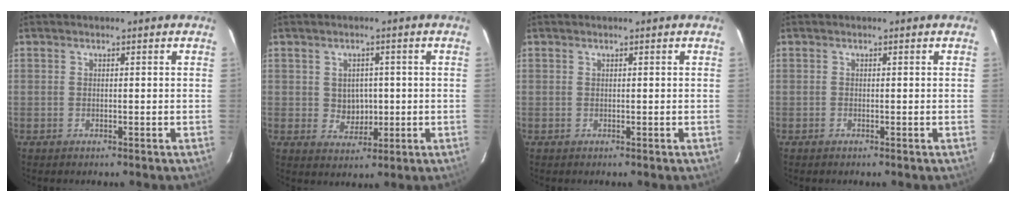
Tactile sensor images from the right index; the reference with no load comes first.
{"total": 4.4, "force": [0.1, 4.0, 1.8], "torque": [-0.031, 0.005, 0.012]}
{"total": 0.0}
{"total": 0.0}